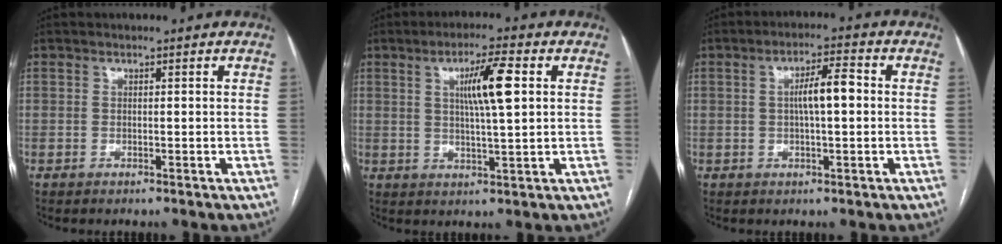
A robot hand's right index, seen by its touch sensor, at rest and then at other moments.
{"total": 7.8, "force": [2.0, 0.4, 7.5], "torque": [-0.131, 0.005, 0.034]}
{"total": 5.4, "force": [0.3, 1.0, 5.3], "torque": [-0.095, 0.014, 0.004]}